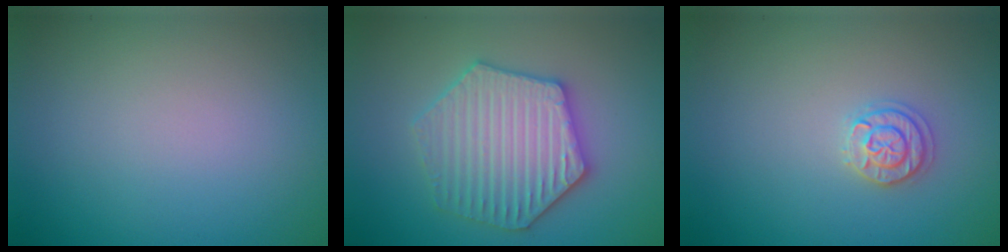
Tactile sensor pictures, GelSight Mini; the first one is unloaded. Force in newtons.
{"total": 6.2, "press": 6.1, "slide": 1.1}
{"total": 1.8, "press": 1.8, "slide": 0.1}